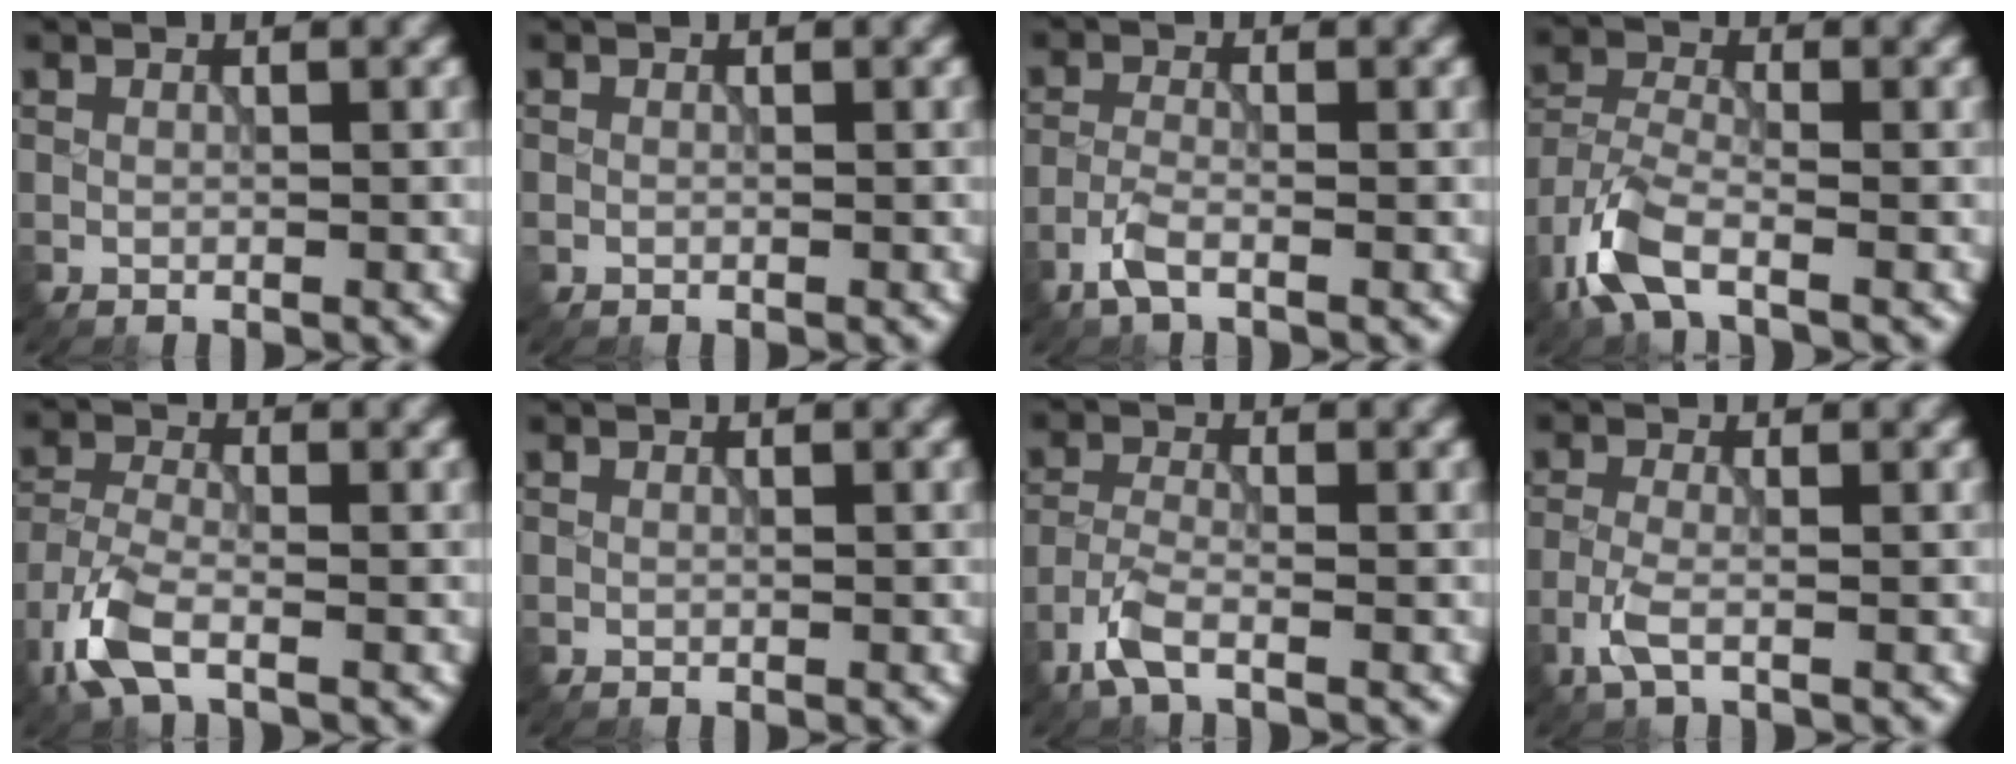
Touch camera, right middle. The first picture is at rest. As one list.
[{"total": 0.0}, {"total": 2.3, "force": [-1.5, 0.7, 1.6], "torque": [-0.041, -0.001, -0.040]}, {"total": 5.5, "force": [-3.4, 2.2, 3.8], "torque": [-0.090, -0.007, -0.081]}, {"total": 4.8, "force": [-2.9, 1.9, 3.4], "torque": [-0.085, -0.009, -0.072]}, {"total": 0.0}, {"total": 3.1, "force": [-2.0, 0.9, 2.1], "torque": [-0.055, -0.003, -0.053]}, {"total": 2.4, "force": [-1.2, 0.6, 2.0], "torque": [-0.050, 0.000, -0.034]}]